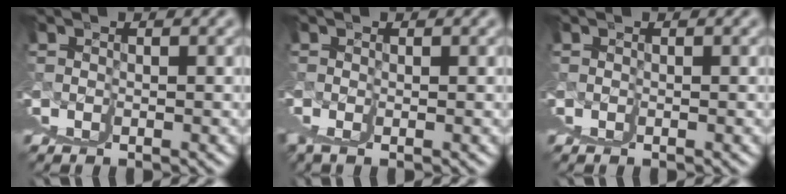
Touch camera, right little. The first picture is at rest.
{"total": 1.6, "force": [1.0, -0.7, 1.0], "torque": [0.002, 0.014, 0.014]}
{"total": 0.0}